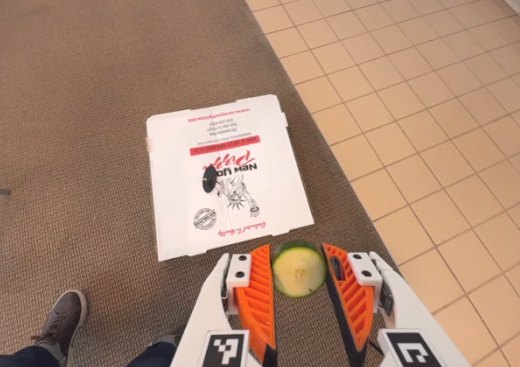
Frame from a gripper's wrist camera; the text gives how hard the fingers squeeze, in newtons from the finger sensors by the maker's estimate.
{"total": 7.4, "left": 7.4, "right": 7.3}